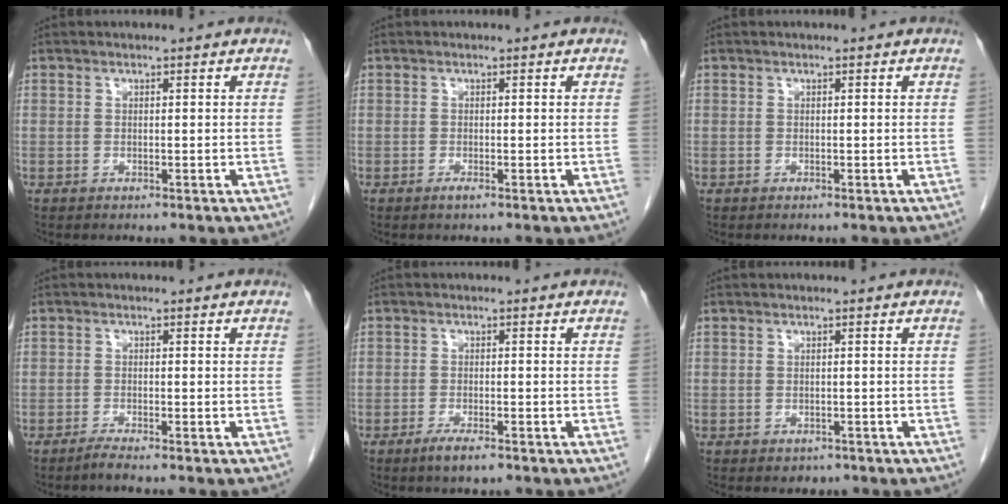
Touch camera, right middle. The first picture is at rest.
{"total": 0.7, "force": [-0.4, 0.0, 0.5], "torque": [-0.011, -0.001, -0.007]}
{"total": 0.0}
{"total": 1.4, "force": [-1.2, -0.3, 0.7], "torque": [-0.015, -0.002, -0.026]}
{"total": 3.1, "force": [-2.1, 0.6, 2.3], "torque": [-0.044, -0.004, -0.034]}
{"total": 1.3, "force": [-0.8, 0.9, 0.4], "torque": [-0.006, 0.001, -0.006]}